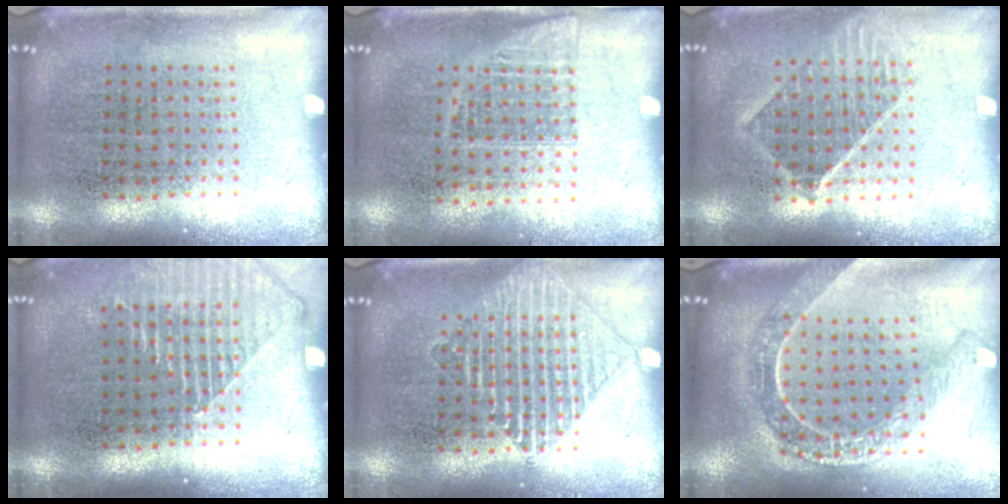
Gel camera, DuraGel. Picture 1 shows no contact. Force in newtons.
{"total": 1.0, "press": 0.9, "slide": 0.5}
{"total": 1.4, "press": 1.3, "slide": 0.6}
{"total": 1.5, "press": 1.3, "slide": 0.6}
{"total": 2.6, "press": 2.6, "slide": 0.5}
{"total": 2.2, "press": 1.8, "slide": 1.2}